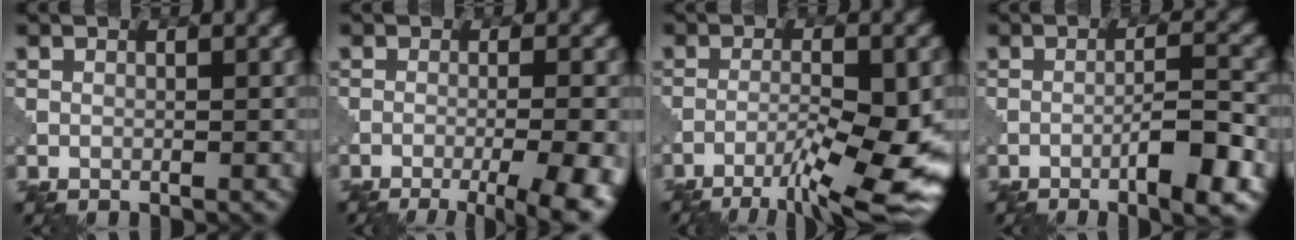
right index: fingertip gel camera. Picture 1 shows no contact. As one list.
[{"total": 10.5, "force": [-5.9, 3.7, 7.9], "torque": [-0.065, -0.007, -0.068]}, {"total": 8.5, "force": [-4.6, 1.2, 7.1], "torque": [-0.114, -0.006, -0.073]}, {"total": 5.4, "force": [-2.5, 0.9, 4.7], "torque": [-0.073, 0.009, -0.042]}]